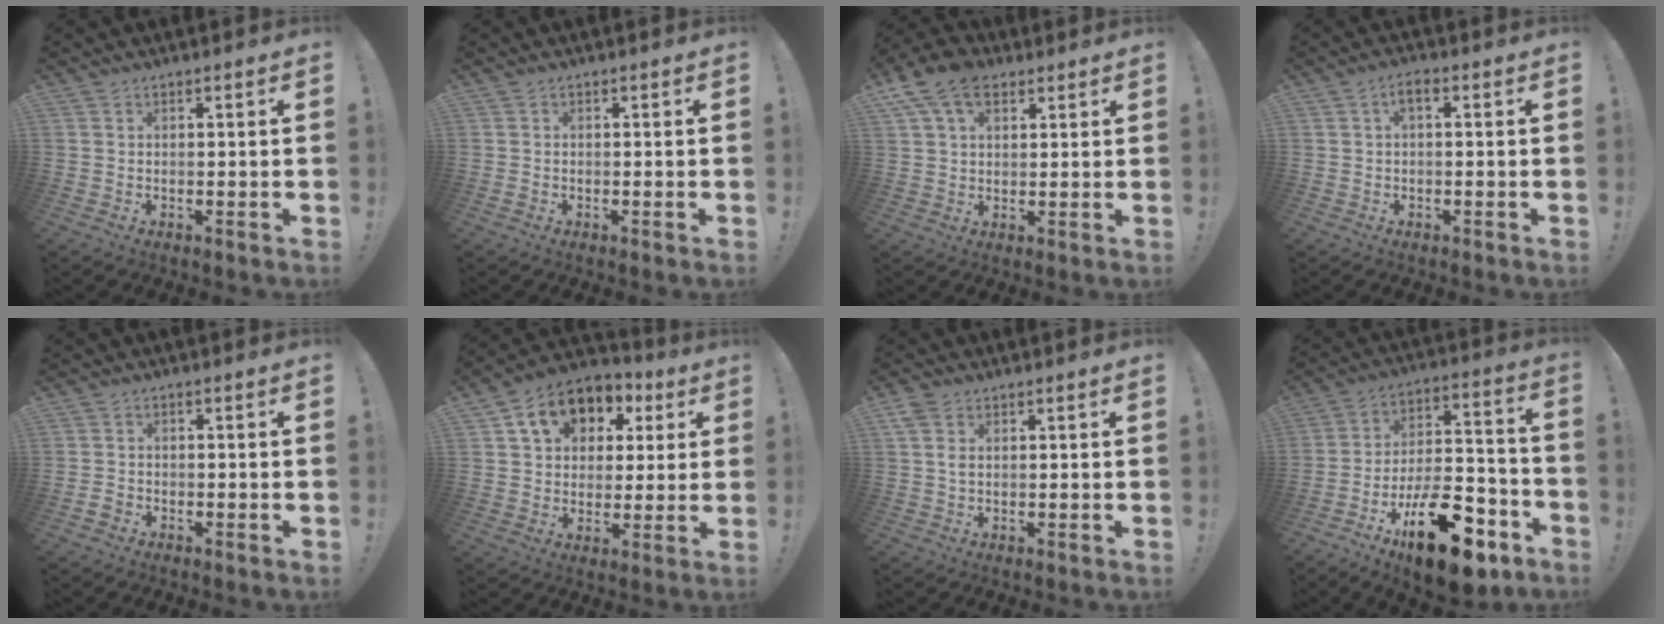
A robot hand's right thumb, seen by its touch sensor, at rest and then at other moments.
{"total": 0.6, "force": [-0.5, 0.1, 0.3], "torque": [-0.009, 0.002, -0.008]}
{"total": 11.1, "force": [5.4, 7.1, 6.6], "torque": [-0.107, -0.010, 0.105]}
{"total": 2.6, "force": [0.0, 0.9, 2.4], "torque": [-0.047, 0.009, -0.001]}
{"total": 2.1, "force": [-1.6, 1.0, 0.9], "torque": [-0.014, 0.007, -0.027]}
{"total": 13.3, "force": [5.4, 10.2, 6.6], "torque": [-0.102, -0.017, 0.103]}
{"total": 3.2, "force": [1.2, 2.1, 2.0], "torque": [-0.035, 0.002, 0.022]}
{"total": 23.3, "force": [-13.3, 10.4, 16.0], "torque": [-0.254, 0.093, -0.210]}